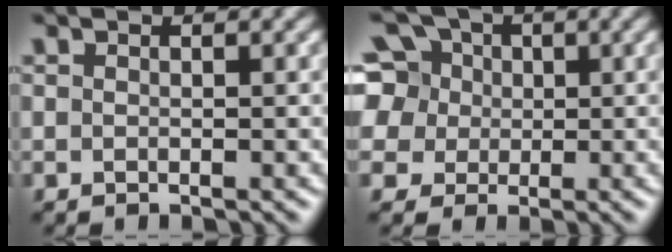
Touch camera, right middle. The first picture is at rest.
{"total": 10.3, "force": [3.3, 8.9, 4.2], "torque": [-0.109, 0.044, 0.039]}